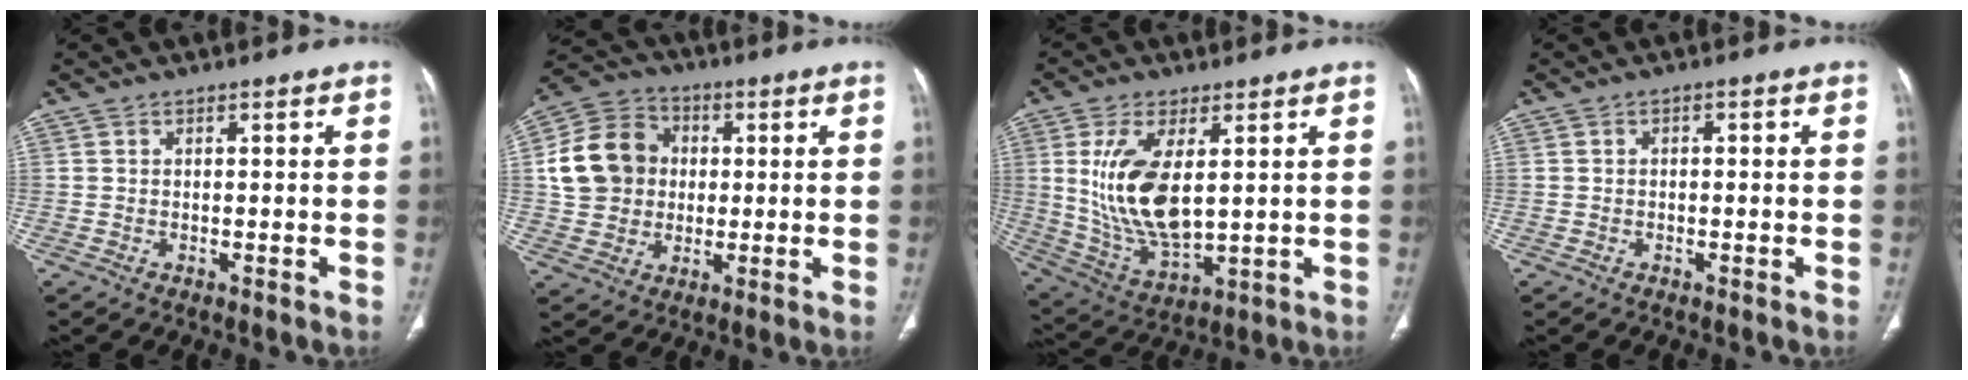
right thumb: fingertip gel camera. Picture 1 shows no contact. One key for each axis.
{"total": 13.8, "fx": 1.4, "fy": 12.0, "fz": 6.8, "tx": -0.110, "ty": 0.020, "tz": 0.023}
{"total": 14.8, "fx": 2.7, "fy": 6.9, "fz": 12.8, "tx": -0.254, "ty": -0.024, "tz": 0.070}
{"total": 0.6, "fx": -0.1, "fy": 0.4, "fz": 0.4, "tx": -0.001, "ty": 0.002, "tz": -0.005}